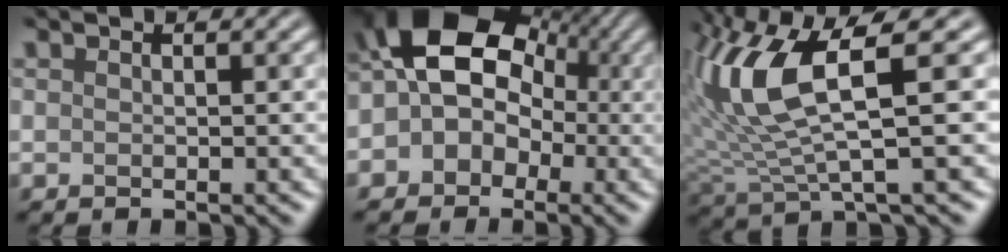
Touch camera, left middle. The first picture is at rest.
{"total": 14.4, "force": [2.0, 11.8, 8.0], "torque": [-0.125, 0.059, -0.014]}
{"total": 8.8, "force": [2.0, 2.7, 8.2], "torque": [-0.189, -0.005, 0.039]}